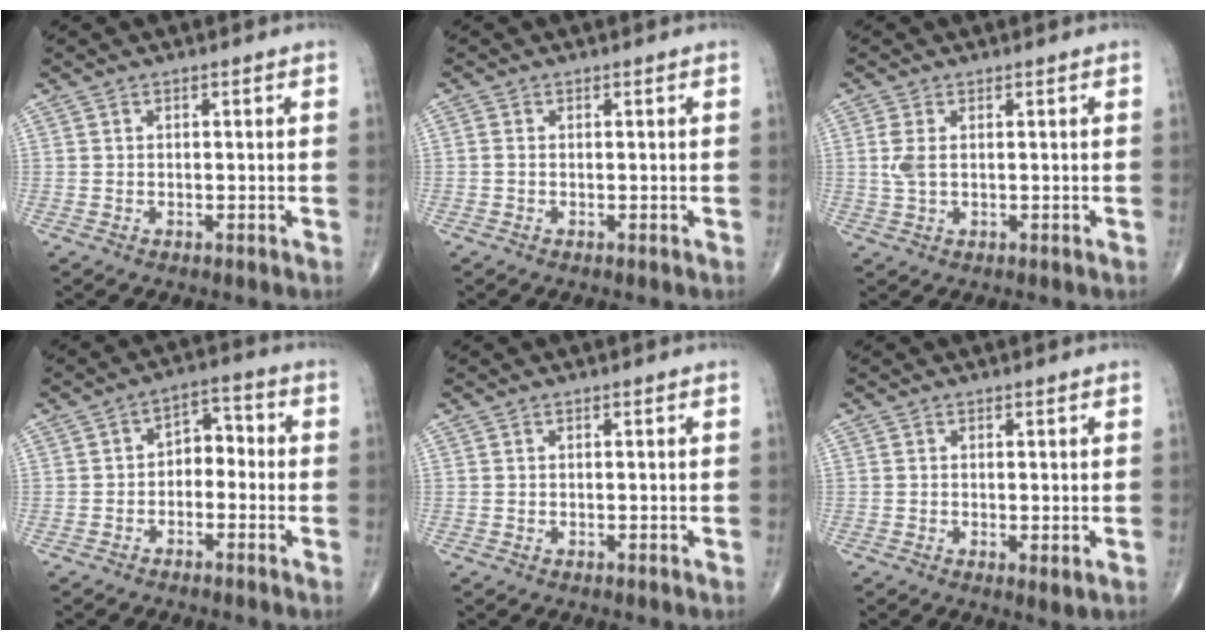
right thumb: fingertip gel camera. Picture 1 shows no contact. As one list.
[{"total": 0.6, "force": [-0.1, 0.3, 0.4], "torque": [-0.009, -0.001, -0.005]}, {"total": 2.9, "force": [0.4, 1.4, 2.5], "torque": [-0.070, 0.003, 0.012]}, {"total": 5.5, "force": [-1.2, 3.7, 3.9], "torque": [-0.034, 0.035, -0.035]}, {"total": 0.0}, {"total": 1.8, "force": [-0.2, 0.6, 1.7], "torque": [-0.030, -0.008, -0.004]}]